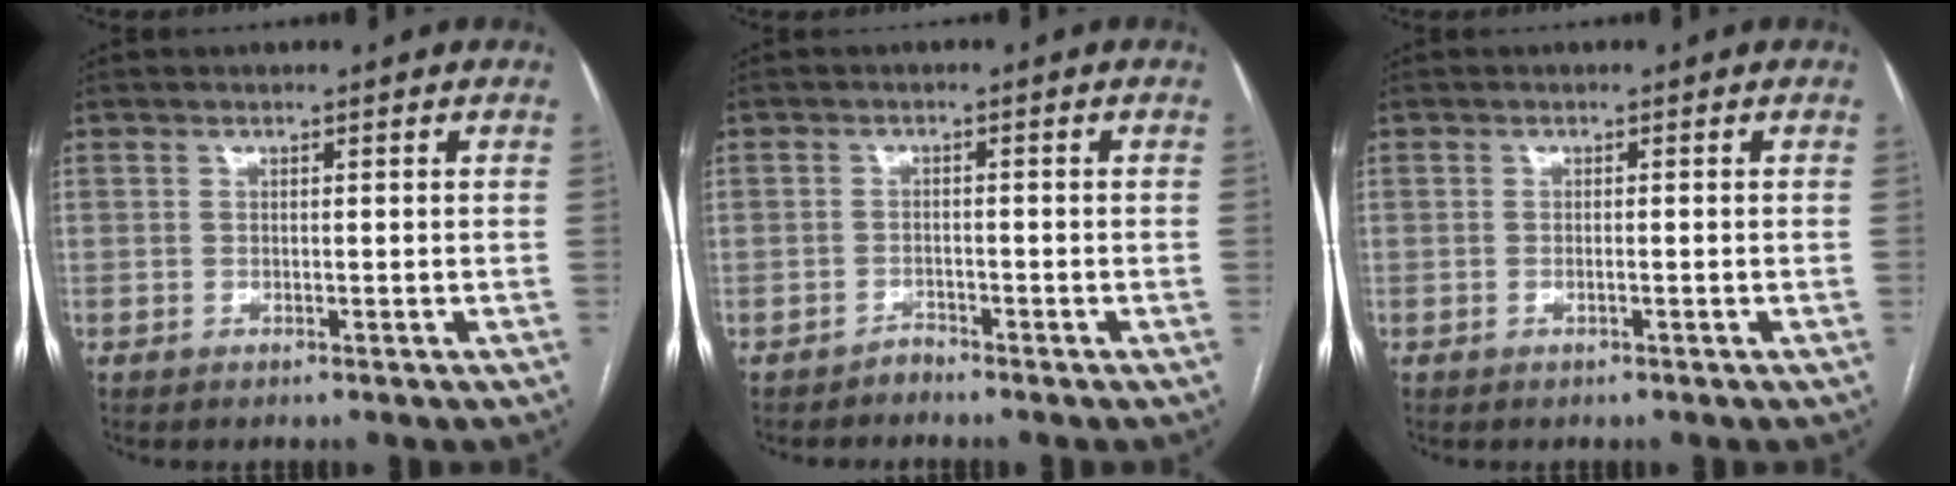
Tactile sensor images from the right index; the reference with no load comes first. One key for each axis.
{"total": 1.3, "fx": -1.2, "fy": 0.3, "fz": -0.3, "tx": 0.014, "ty": -0.002, "tz": -0.023}
{"total": 0.5, "fx": -0.2, "fy": 0.0, "fz": 0.5, "tx": -0.011, "ty": 0.000, "tz": -0.002}